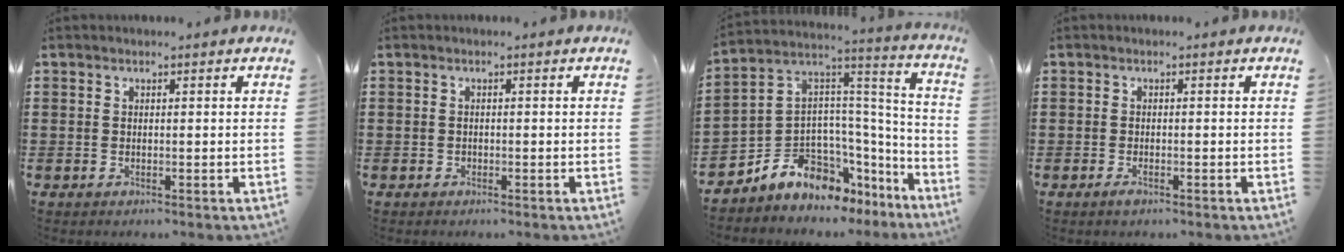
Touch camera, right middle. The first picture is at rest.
{"total": 0.5, "force": [-0.3, 0.4, 0.0], "torque": [0.000, 0.004, -0.008]}
{"total": 7.5, "force": [-5.8, 4.4, 1.5], "torque": [-0.059, -0.009, -0.115]}
{"total": 1.1, "force": [-0.7, 0.4, 0.8], "torque": [-0.016, -0.003, -0.013]}